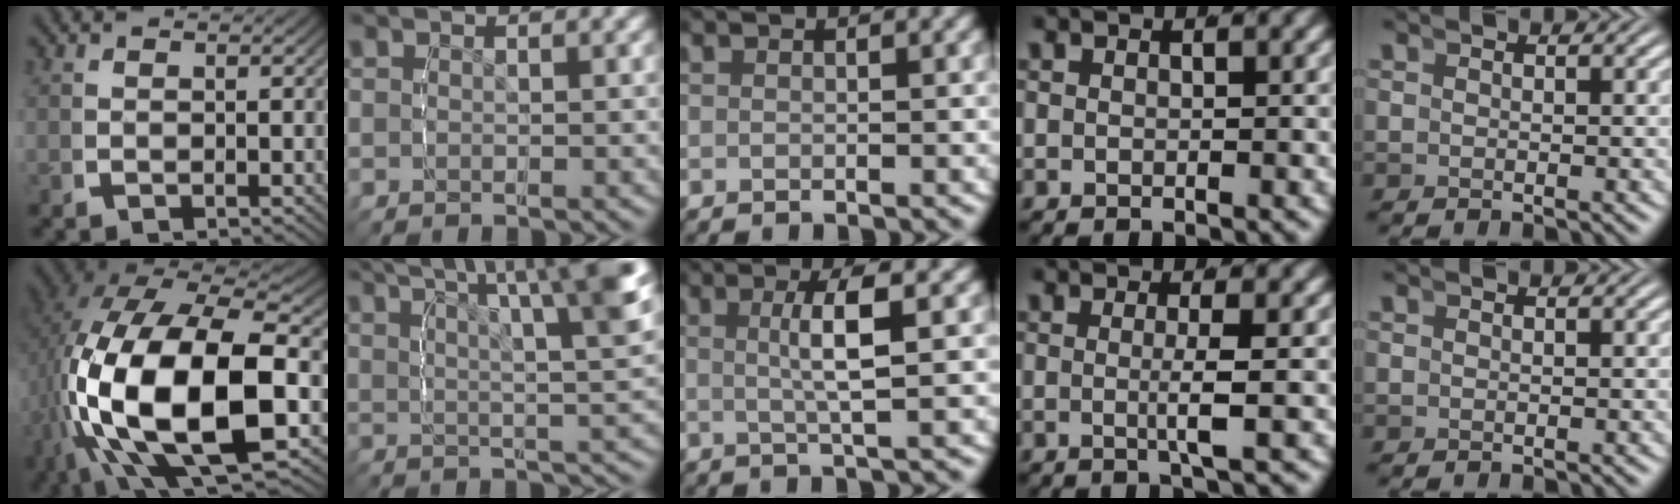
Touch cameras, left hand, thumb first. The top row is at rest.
{"thumb": {"total": 22.7, "force": [-1.6, 12.8, 18.7], "torque": [-0.417, -0.089, 0.019]}, "index": {"total": 8.8, "force": [3.9, 3.1, 7.2], "torque": [-0.089, -0.001, 0.052]}, "middle": {"total": 3.4, "force": [0.7, -0.1, 3.3], "torque": [-0.061, 0.004, 0.010]}, "ring": {"total": 2.2, "force": [-0.2, -0.5, 2.1], "torque": [-0.040, -0.009, -0.002]}}